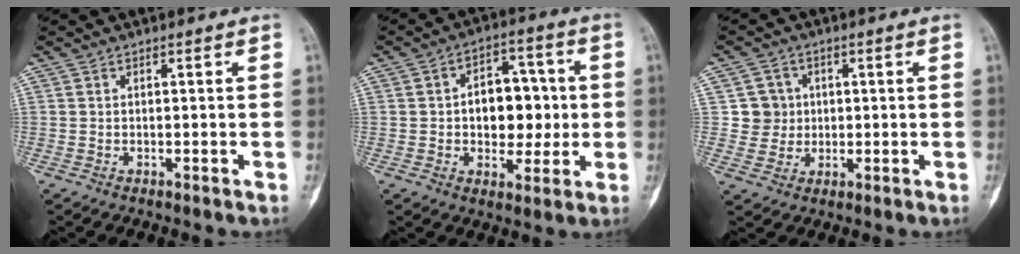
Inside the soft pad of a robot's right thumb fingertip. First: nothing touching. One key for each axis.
{"total": 12.0, "fx": 0.2, "fy": 8.0, "fz": 8.9, "tx": -0.082, "ty": 0.021, "tz": 0.006}
{"total": 5.3, "fx": 0.8, "fy": 5.2, "fz": 0.4, "tx": 0.028, "ty": 0.005, "tz": 0.011}